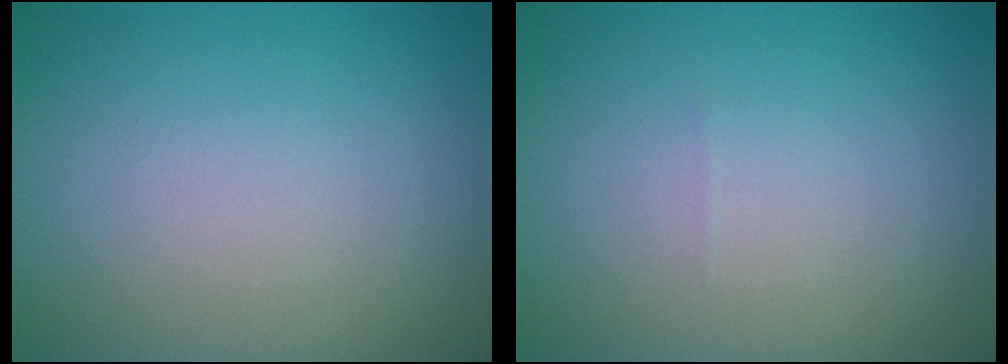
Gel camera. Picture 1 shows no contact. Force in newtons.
{"total": 0.0}